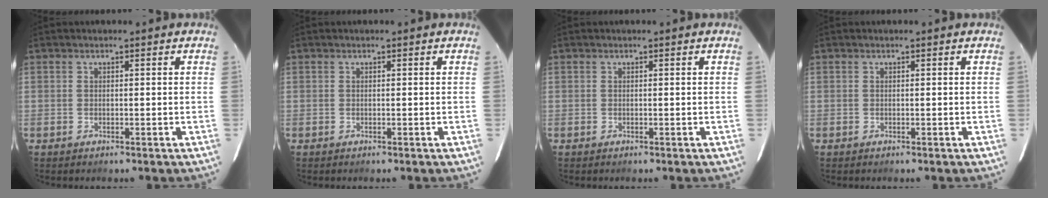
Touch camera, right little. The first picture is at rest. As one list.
[{"total": 0.0}, {"total": 0.0}, {"total": 0.0}]